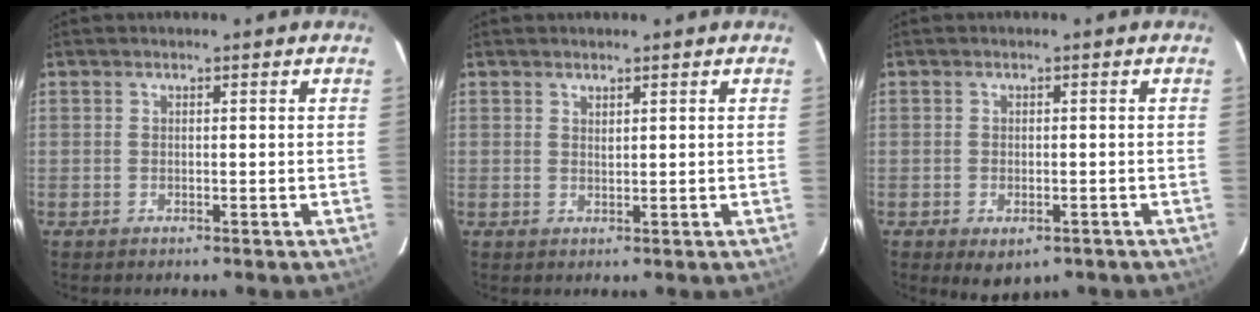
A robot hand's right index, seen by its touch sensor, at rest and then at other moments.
{"total": 0.9, "force": [0.8, 0.3, 0.4], "torque": [-0.006, 0.001, 0.015]}
{"total": 4.6, "force": [-2.3, 2.8, 2.9], "torque": [-0.055, -0.016, -0.029]}